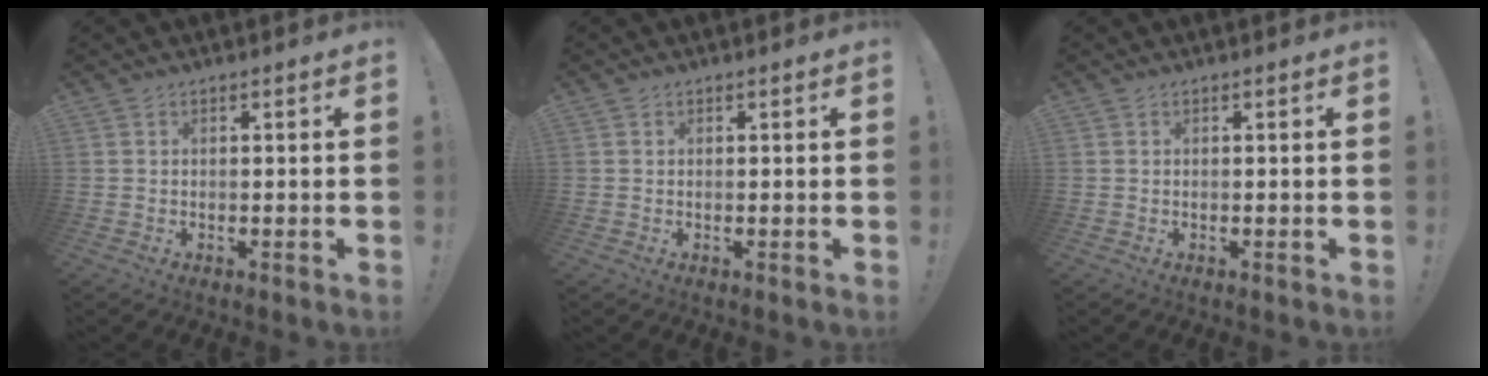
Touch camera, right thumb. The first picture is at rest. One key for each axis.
{"total": 0.0}
{"total": 0.0}